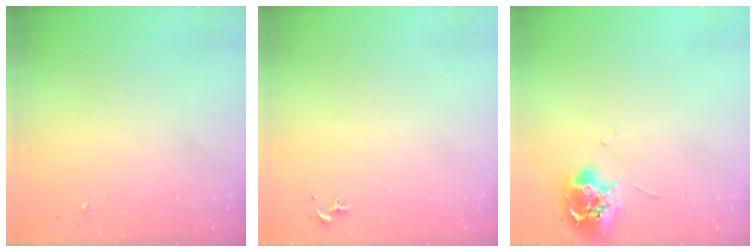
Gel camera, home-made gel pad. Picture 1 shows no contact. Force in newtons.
{"total": 0.8, "press": 0.7, "slide": 0.3}
{"total": 9.6, "press": 9.5, "slide": 0.6}